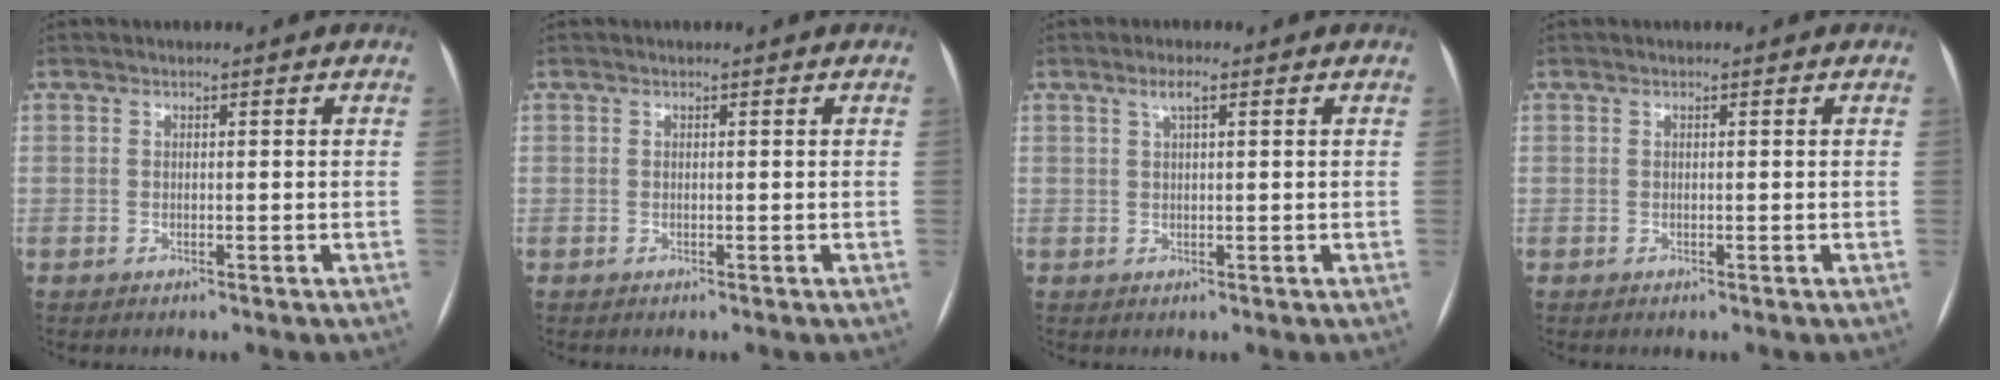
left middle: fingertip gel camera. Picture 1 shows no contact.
{"total": 0.0}
{"total": 2.0, "force": [1.0, 0.2, 1.7], "torque": [-0.035, 0.008, 0.020]}
{"total": 0.0}